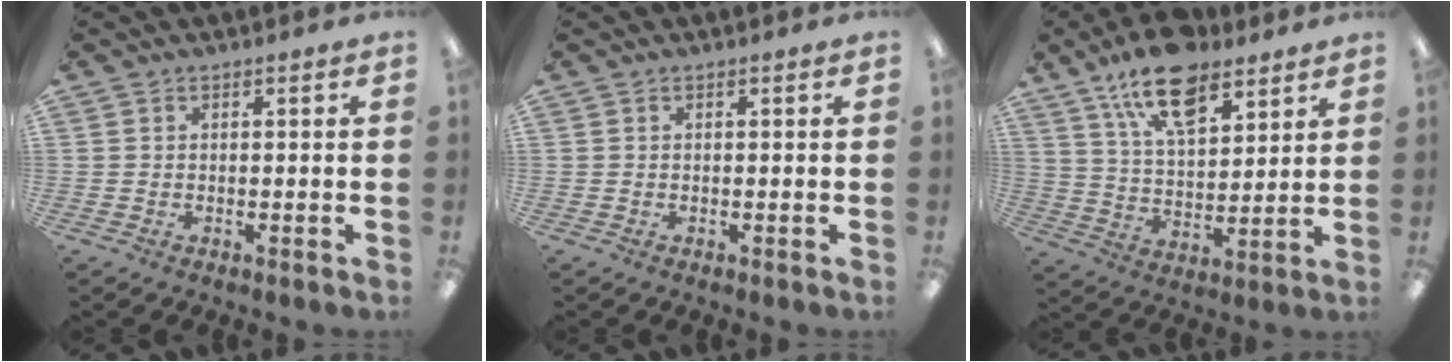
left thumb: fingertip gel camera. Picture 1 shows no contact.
{"total": 0.0}
{"total": 15.7, "force": [10.5, 7.4, 9.0], "torque": [-0.159, -0.042, 0.188]}